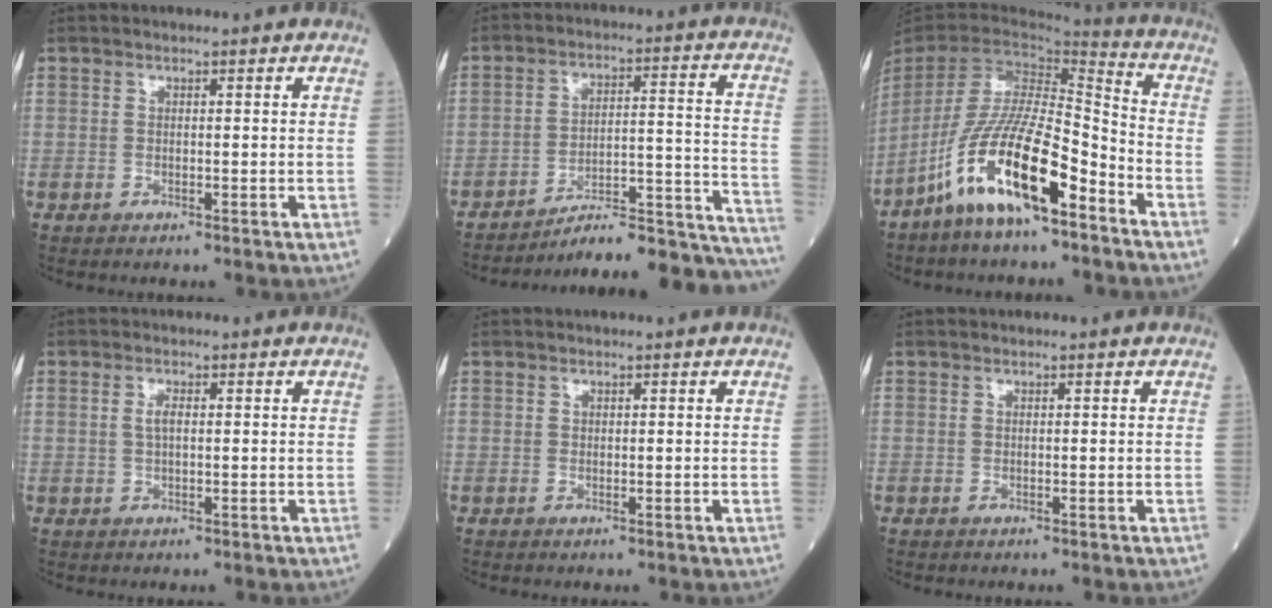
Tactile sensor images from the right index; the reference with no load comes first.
{"total": 21.6, "force": [-20.6, 0.7, 6.3], "torque": [-0.019, 0.034, -0.284]}
{"total": 16.2, "force": [-9.8, 2.9, 12.5], "torque": [-0.249, -0.014, -0.185]}
{"total": 1.9, "force": [0.3, 0.7, 1.8], "torque": [-0.037, 0.003, 0.006]}
{"total": 0.0}
{"total": 0.0}